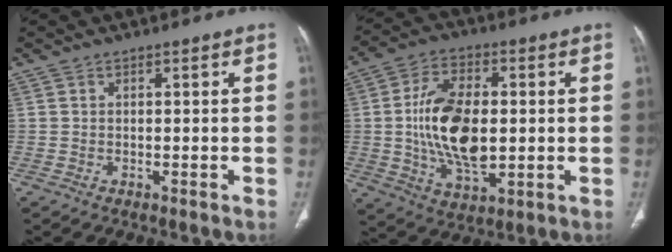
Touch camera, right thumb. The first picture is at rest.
{"total": 16.7, "force": [0.6, 9.7, 13.6], "torque": [-0.228, -0.003, 0.016]}